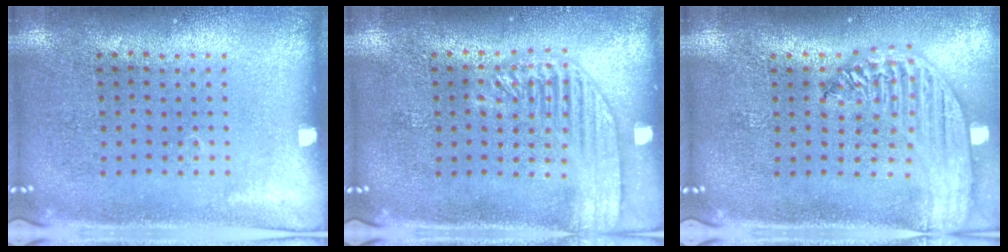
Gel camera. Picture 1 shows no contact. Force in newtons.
{"total": 1.8, "press": 1.7, "slide": 0.2}
{"total": 2.8, "press": 2.3, "slide": 1.6}